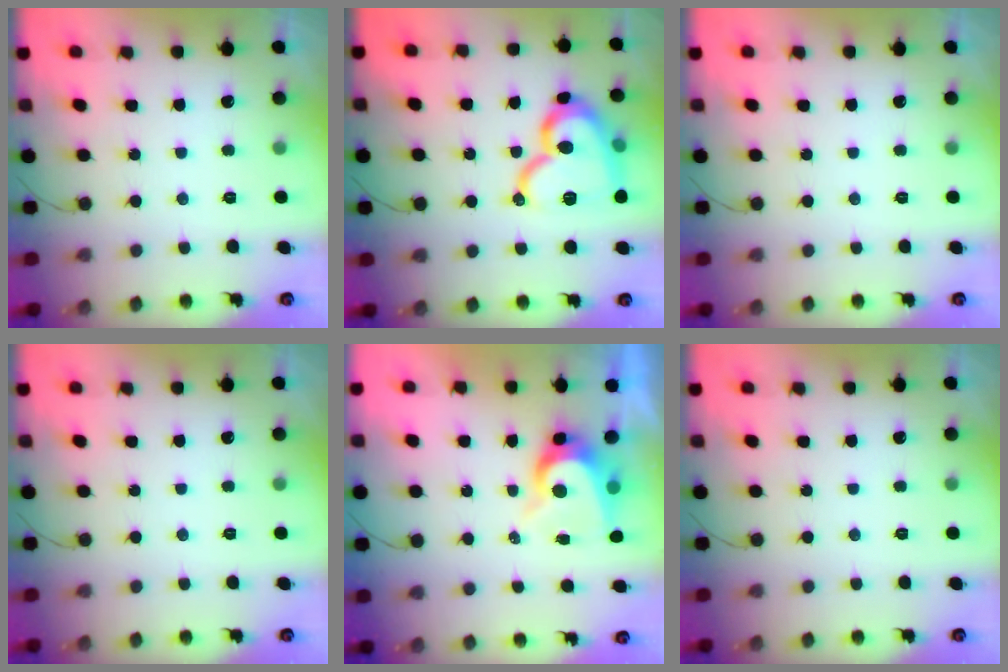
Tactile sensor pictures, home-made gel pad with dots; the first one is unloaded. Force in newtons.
{"total": 19.2, "press": 19.1, "slide": 1.6}
{"total": 0.0}
{"total": 0.0}
{"total": 7.6, "press": 7.6, "slide": 0.5}
{"total": 0.0}